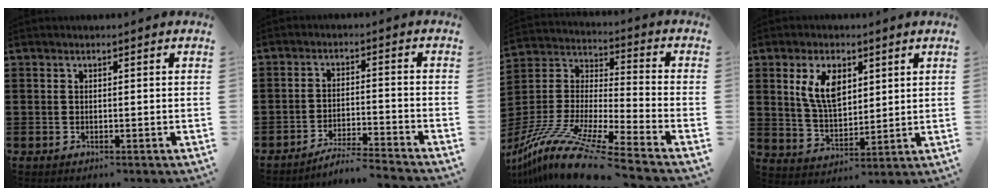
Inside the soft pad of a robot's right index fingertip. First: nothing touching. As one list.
[{"total": 4.3, "force": [-4.2, -0.3, 1.0], "torque": [-0.019, -0.003, -0.084]}, {"total": 13.2, "force": [-11.5, -0.4, 6.5], "torque": [-0.137, 0.002, -0.231]}, {"total": 7.7, "force": [3.1, 4.1, 5.7], "torque": [-0.125, 0.012, 0.056]}]